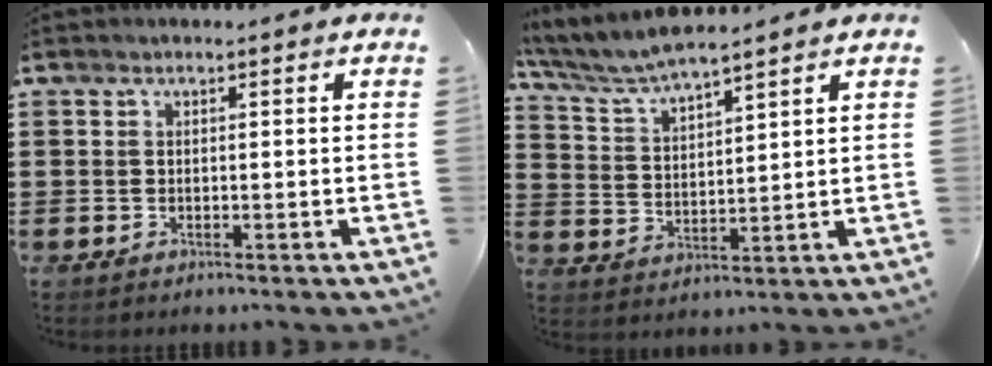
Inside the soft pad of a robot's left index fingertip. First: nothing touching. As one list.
[{"total": 6.0, "force": [5.6, 0.5, 2.1], "torque": [-0.062, -0.024, 0.100]}]